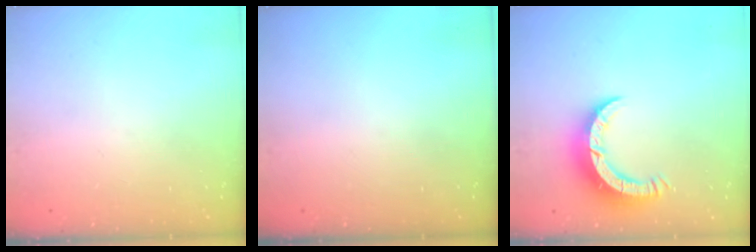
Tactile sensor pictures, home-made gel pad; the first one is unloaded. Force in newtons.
{"total": 0.0}
{"total": 8.0, "press": 7.9, "slide": 0.7}